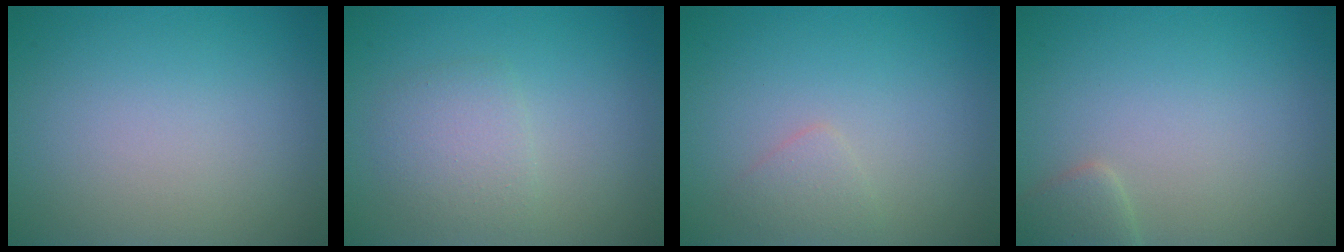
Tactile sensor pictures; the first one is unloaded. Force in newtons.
{"total": 2.3, "press": 2.3, "slide": 0.0}
{"total": 1.2, "press": 1.2, "slide": 0.0}
{"total": 1.7, "press": 1.7, "slide": 0.1}